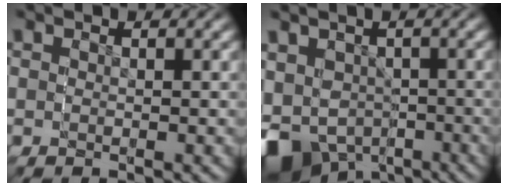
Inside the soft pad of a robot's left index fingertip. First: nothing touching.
{"total": 11.5, "force": [-4.4, 9.6, 4.6], "torque": [-0.119, -0.073, -0.047]}